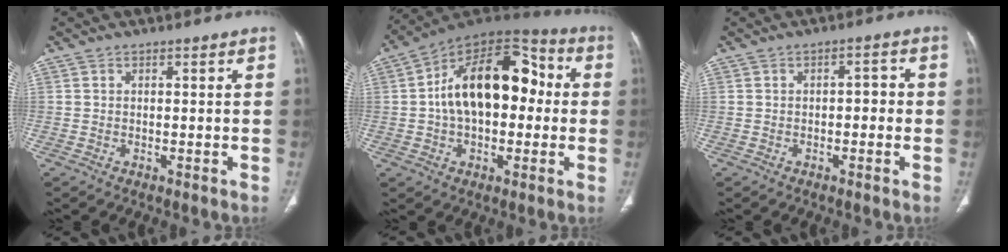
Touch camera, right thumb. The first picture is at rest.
{"total": 20.2, "force": [1.1, 12.1, 16.1], "torque": [-0.232, 0.046, 0.010]}
{"total": 3.0, "force": [-0.3, 1.6, 2.5], "torque": [-0.020, 0.010, -0.011]}